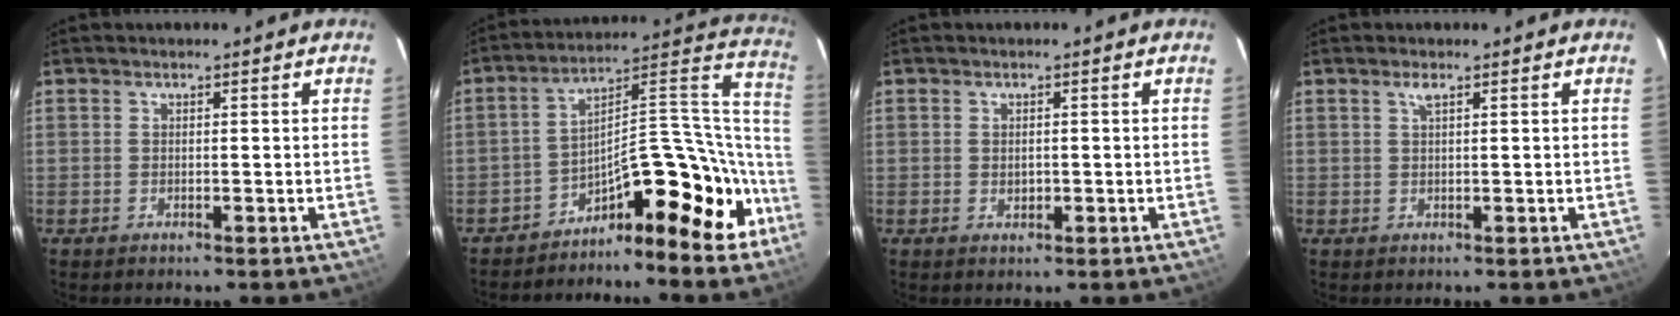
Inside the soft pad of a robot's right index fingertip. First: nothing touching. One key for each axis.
{"total": 17.0, "fx": -13.6, "fy": 5.8, "fz": 8.3, "tx": -0.083, "ty": 0.081, "tz": -0.212}
{"total": 1.5, "fx": -0.2, "fy": 1.2, "fz": 0.9, "tx": -0.013, "ty": 0.001, "tz": -0.003}
{"total": 1.1, "fx": 0.6, "fy": 0.1, "fz": 0.9, "tx": -0.020, "ty": 0.005, "tz": 0.012}